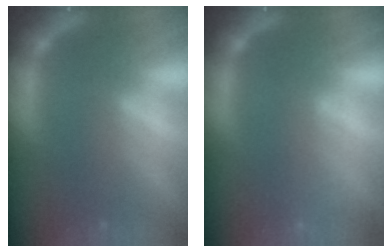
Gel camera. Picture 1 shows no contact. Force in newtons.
{"total": 3.0}